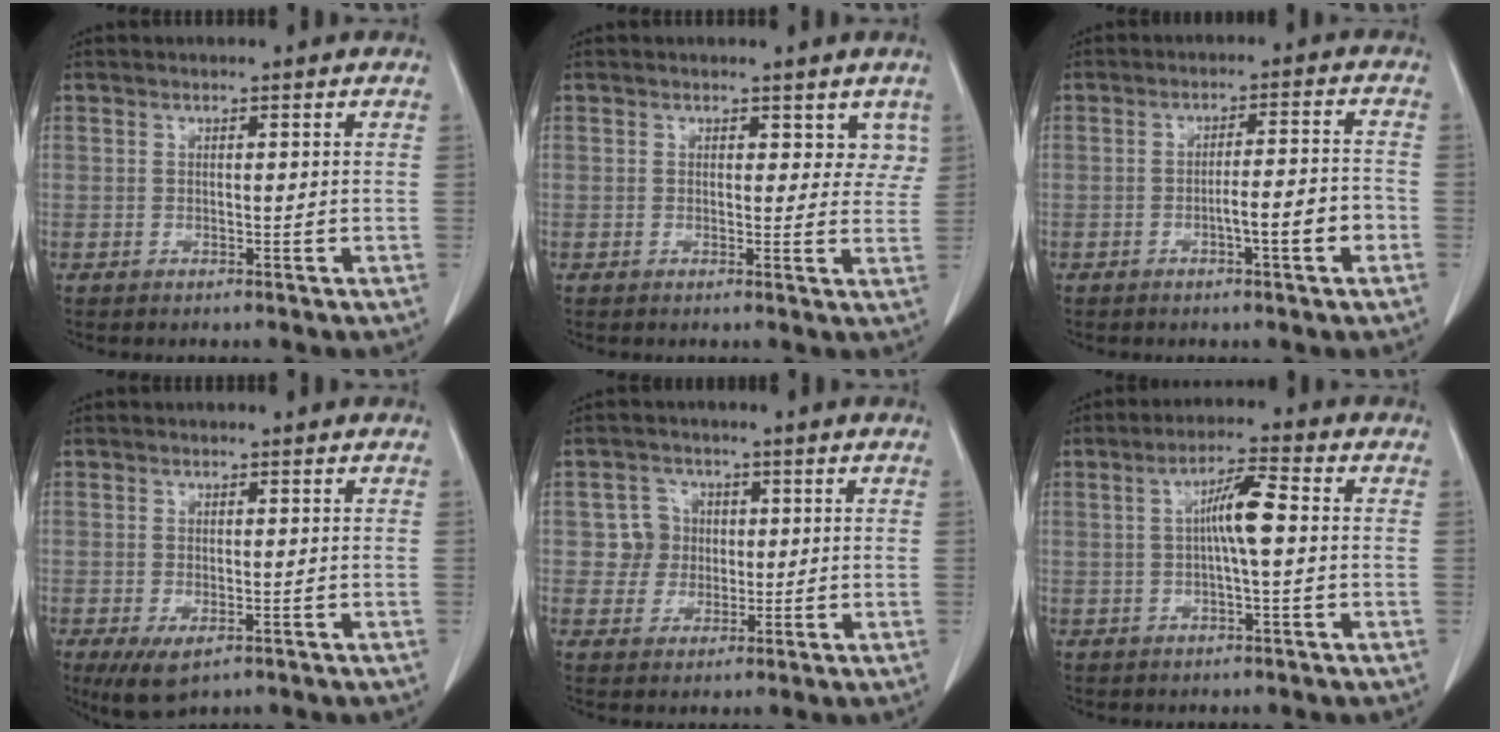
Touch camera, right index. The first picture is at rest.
{"total": 3.3, "force": [2.1, 2.2, 1.3], "torque": [0.006, -0.003, 0.020]}
{"total": 5.8, "force": [-2.3, 0.4, 5.3], "torque": [-0.079, 0.009, -0.034]}
{"total": 4.8, "force": [-2.5, 2.0, 3.6], "torque": [-0.063, -0.013, -0.033]}
{"total": 0.0}
{"total": 5.8, "force": [0.2, 0.4, 5.7], "torque": [-0.103, 0.011, 0.002]}